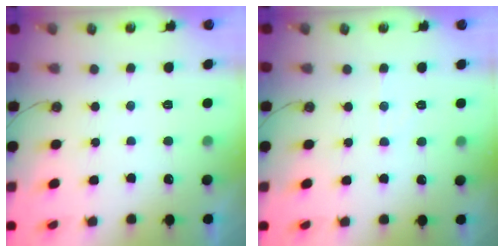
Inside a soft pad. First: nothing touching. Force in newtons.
{"total": 3.4, "press": 3.4, "slide": 0.5}